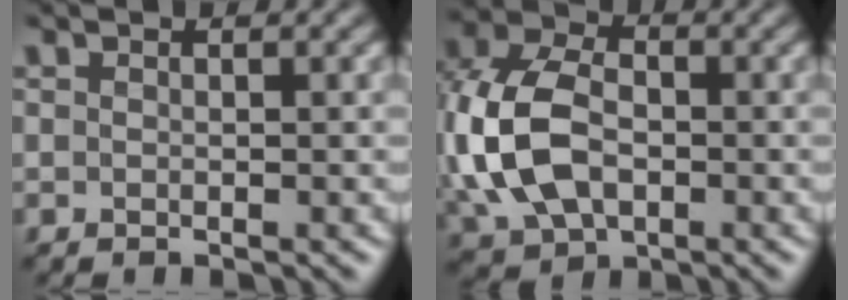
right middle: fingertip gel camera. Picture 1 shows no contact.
{"total": 9.5, "force": [-0.6, 6.9, 6.5], "torque": [-0.170, 0.006, -0.017]}